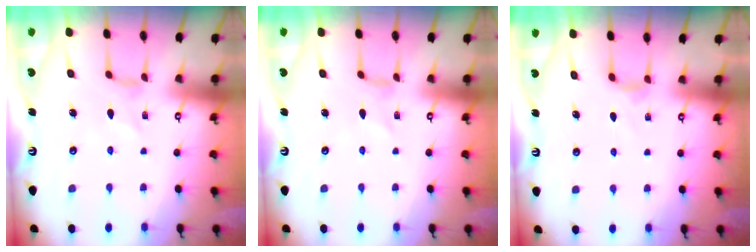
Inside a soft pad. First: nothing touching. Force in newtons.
{"total": 0.0}
{"total": 2.9, "press": 2.9, "slide": 0.5}